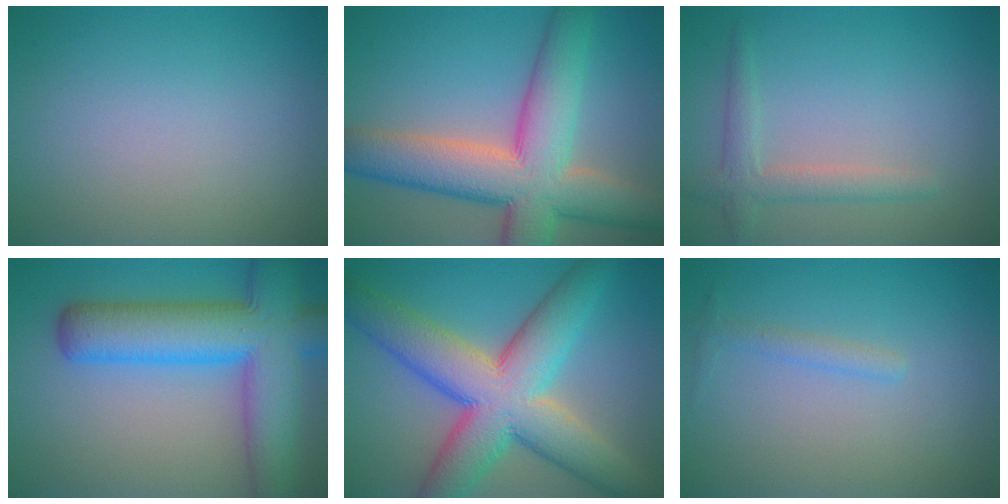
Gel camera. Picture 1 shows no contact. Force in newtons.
{"total": 10.9, "press": 10.9, "slide": 0.5}
{"total": 2.5, "press": 2.5, "slide": 0.3}
{"total": 11.0, "press": 11.0, "slide": 0.4}
{"total": 11.7, "press": 11.6, "slide": 0.5}
{"total": 1.2, "press": 1.2, "slide": 0.0}